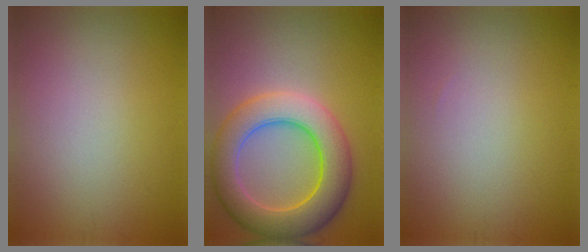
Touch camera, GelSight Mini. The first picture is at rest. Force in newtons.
{"total": 8.6, "press": 8.6, "slide": 0.1}
{"total": 0.0}